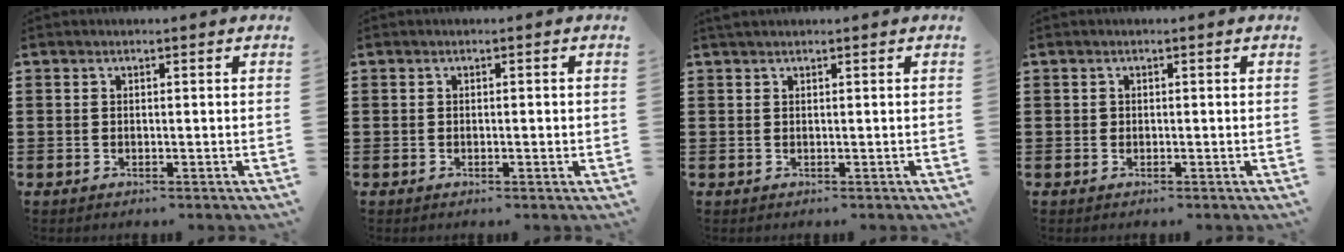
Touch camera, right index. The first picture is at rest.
{"total": 0.7, "force": [-0.1, 0.2, 0.7], "torque": [-0.014, -0.002, -0.002]}
{"total": 0.6, "force": [0.5, 0.2, 0.3], "torque": [-0.006, 0.001, 0.010]}
{"total": 0.5, "force": [0.1, 0.5, 0.1], "torque": [-0.003, 0.004, 0.001]}